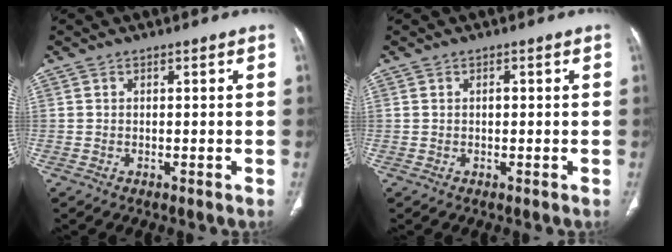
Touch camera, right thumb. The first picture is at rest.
{"total": 0.9, "force": [0.1, 0.6, 0.7], "torque": [-0.012, 0.004, 0.002]}